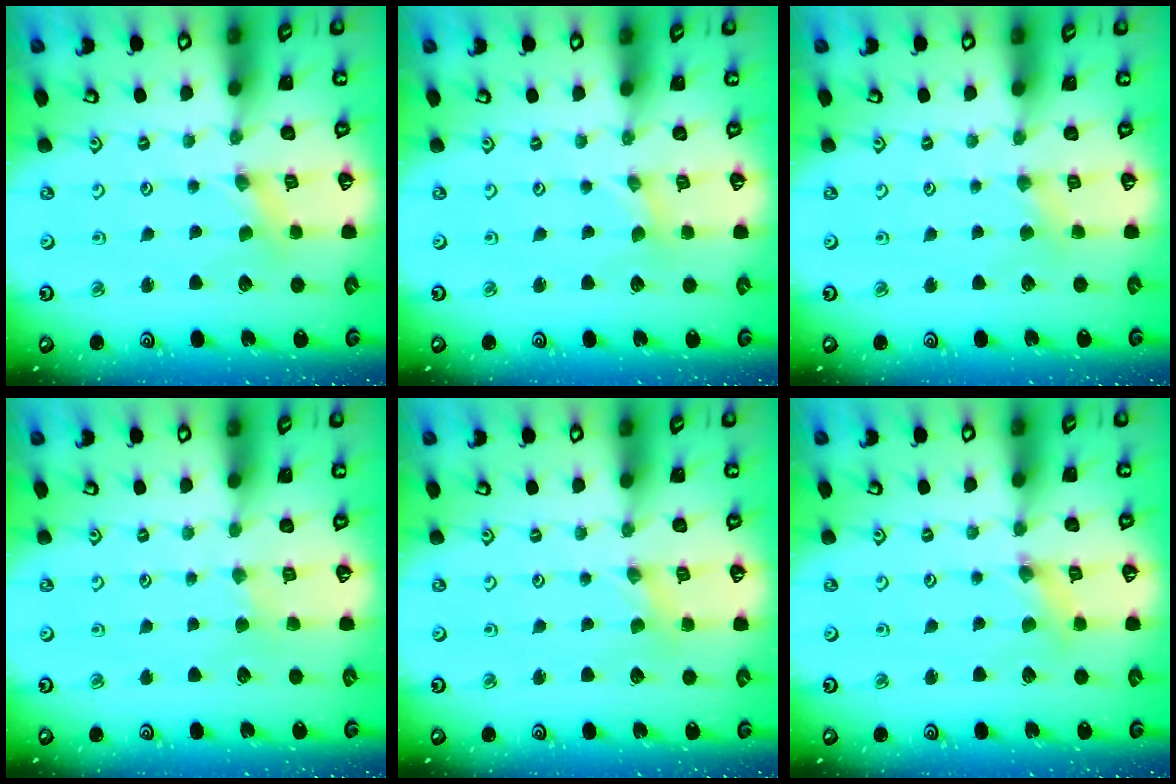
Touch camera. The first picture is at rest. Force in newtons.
{"total": 0.0}
{"total": 1.6, "press": 1.6, "slide": 0.4}
{"total": 2.0, "press": 1.9, "slide": 0.3}
{"total": 0.0}
{"total": 1.8, "press": 1.8, "slide": 0.3}